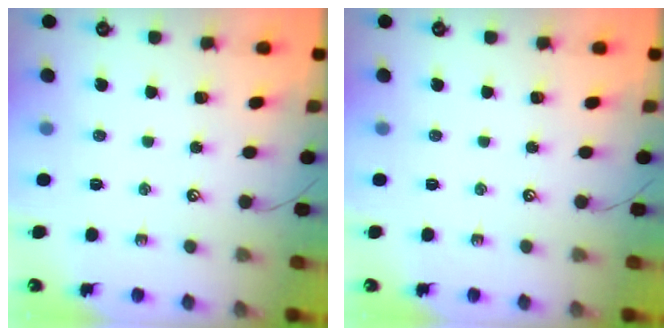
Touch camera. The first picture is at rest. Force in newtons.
{"total": 0.0}